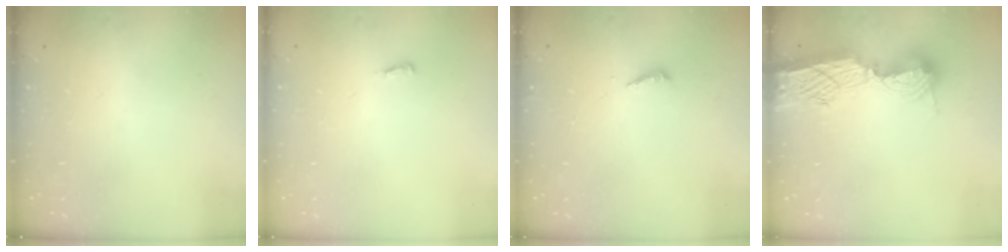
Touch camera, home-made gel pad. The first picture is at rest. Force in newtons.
{"total": 2.6, "press": 2.4, "slide": 1.0}
{"total": 2.0, "press": 2.0, "slide": 0.2}
{"total": 15.2, "press": 15.1, "slide": 1.3}